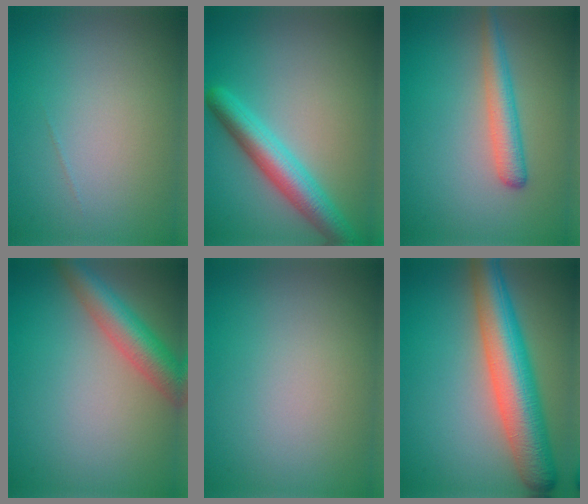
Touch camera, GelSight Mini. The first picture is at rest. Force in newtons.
{"total": 5.1, "press": 5.1, "slide": 0.2}
{"total": 2.9, "press": 2.9, "slide": 0.1}
{"total": 5.3, "press": 5.3, "slide": 0.1}
{"total": 0.0}
{"total": 8.7, "press": 8.7, "slide": 0.3}